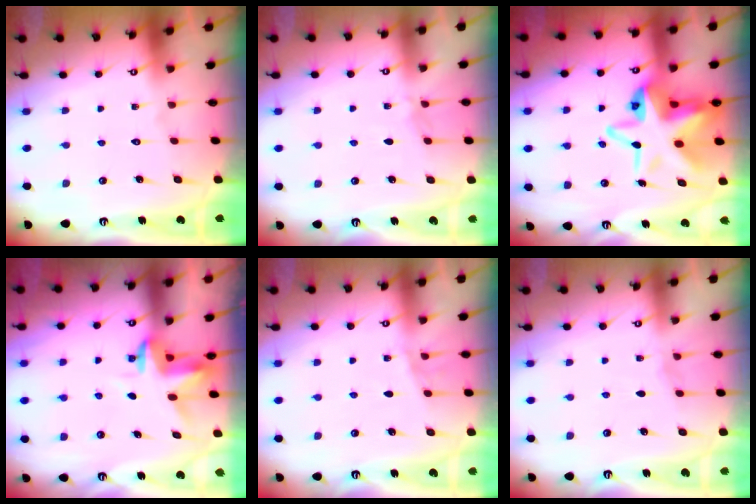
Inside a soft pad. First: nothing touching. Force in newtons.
{"total": 3.0, "press": 3.0, "slide": 0.5}
{"total": 15.6, "press": 15.4, "slide": 2.7}
{"total": 3.6, "press": 3.6, "slide": 0.2}
{"total": 5.1, "press": 4.3, "slide": 2.7}
{"total": 2.2, "press": 2.2, "slide": 0.3}